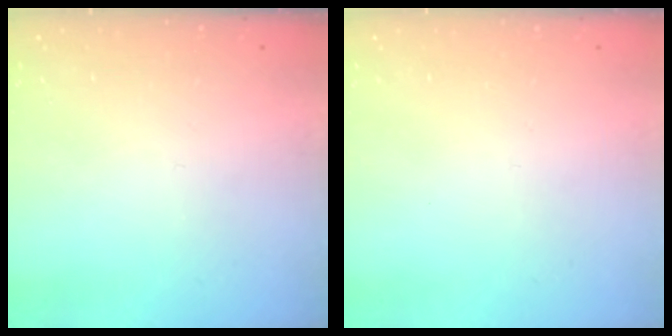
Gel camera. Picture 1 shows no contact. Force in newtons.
{"total": 1.6, "press": 1.6, "slide": 0.1}